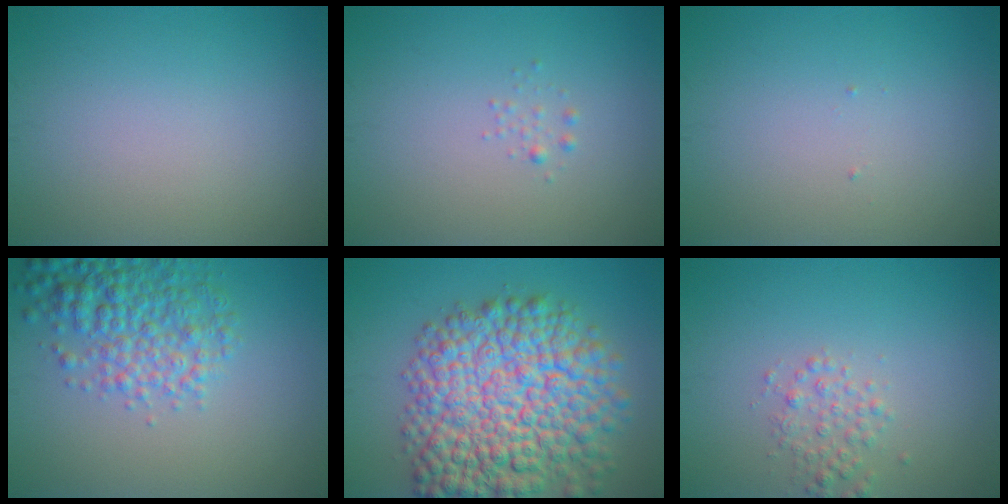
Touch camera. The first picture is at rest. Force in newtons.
{"total": 0.7, "press": 0.7, "slide": 0.0}
{"total": 0.0}
{"total": 5.3, "press": 5.3, "slide": 0.1}
{"total": 13.3, "press": 13.3, "slide": 0.5}
{"total": 2.0, "press": 2.0, "slide": 0.1}